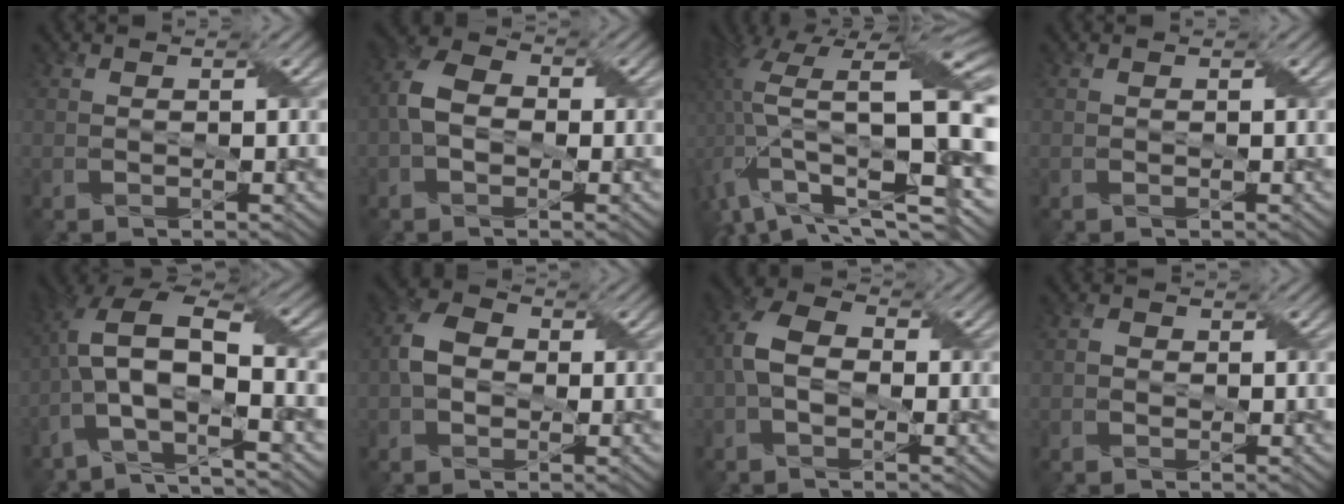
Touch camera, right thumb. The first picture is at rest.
{"total": 5.2, "force": [-0.7, 3.6, 3.6], "torque": [-0.081, 0.010, -0.023]}
{"total": 19.1, "force": [0.5, 8.5, 17.0], "torque": [-0.328, -0.030, 0.022]}
{"total": 0.0}
{"total": 12.5, "force": [-3.5, 4.7, 11.1], "torque": [-0.231, 0.001, -0.058]}
{"total": 4.6, "force": [-0.4, 3.6, 2.9], "torque": [-0.064, 0.009, -0.014]}
{"total": 6.0, "force": [-0.6, 3.9, 4.5], "torque": [-0.100, 0.012, -0.023]}
{"total": 1.1, "force": [-0.2, 1.0, 0.3], "torque": [-0.007, -0.001, -0.005]}